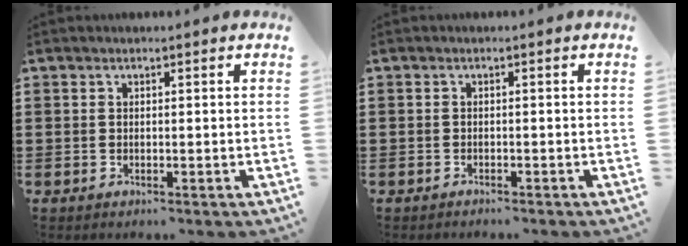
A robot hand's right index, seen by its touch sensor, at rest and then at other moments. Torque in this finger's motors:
{"motor_torque": [0.00, -0.10, -0.03, -0.01]}